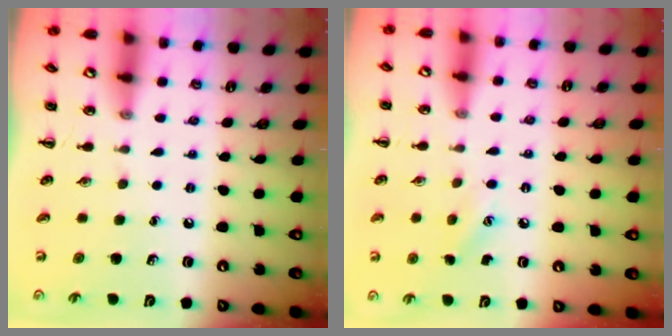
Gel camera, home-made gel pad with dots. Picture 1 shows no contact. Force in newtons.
{"total": 6.3, "press": 6.1, "slide": 1.7}